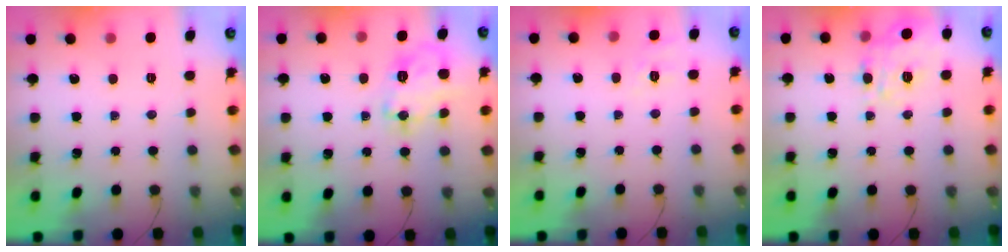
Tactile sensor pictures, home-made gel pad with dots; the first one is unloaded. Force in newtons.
{"total": 12.2, "press": 12.1, "slide": 0.8}
{"total": 2.3, "press": 1.3, "slide": 1.9}
{"total": 13.5, "press": 13.4, "slide": 1.0}